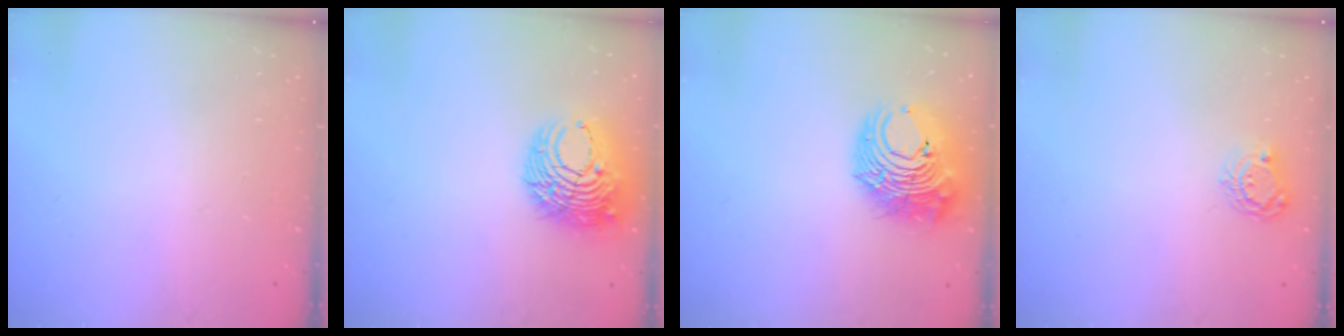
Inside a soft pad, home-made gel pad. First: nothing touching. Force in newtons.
{"total": 10.9, "press": 10.8, "slide": 1.1}
{"total": 12.9, "press": 12.8, "slide": 1.6}
{"total": 5.0, "press": 5.0, "slide": 0.5}